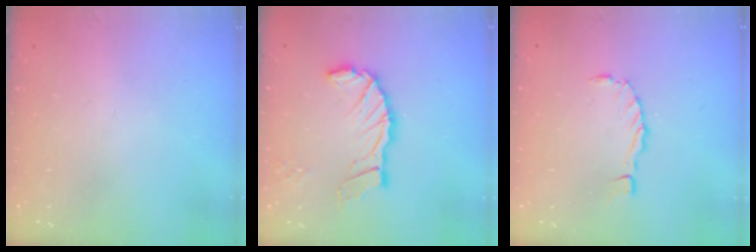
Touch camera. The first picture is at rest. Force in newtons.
{"total": 11.9, "press": 11.9, "slide": 1.0}
{"total": 0.0}